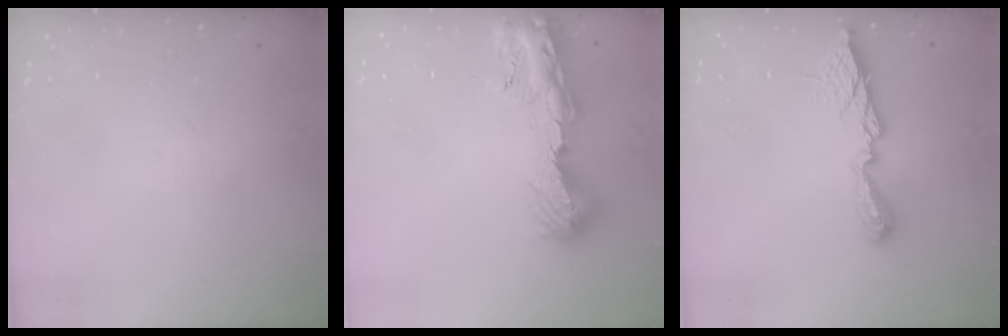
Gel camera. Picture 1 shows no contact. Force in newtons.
{"total": 13.0, "press": 12.9, "slide": 1.3}
{"total": 10.6, "press": 10.6, "slide": 0.6}